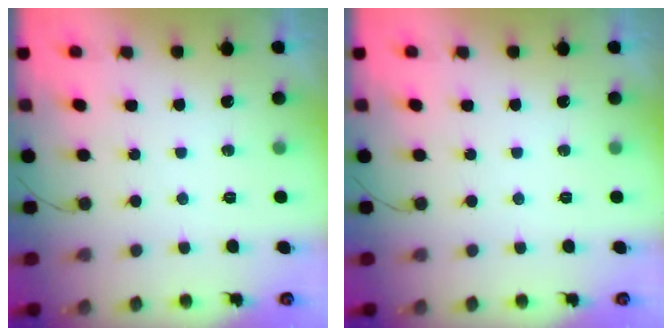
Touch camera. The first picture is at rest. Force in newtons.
{"total": 0.0}